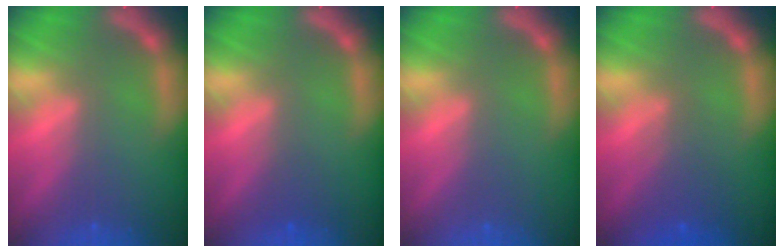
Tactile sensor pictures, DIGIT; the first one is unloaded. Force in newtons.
{"total": 1.0}
{"total": 0.0}
{"total": 3.0}